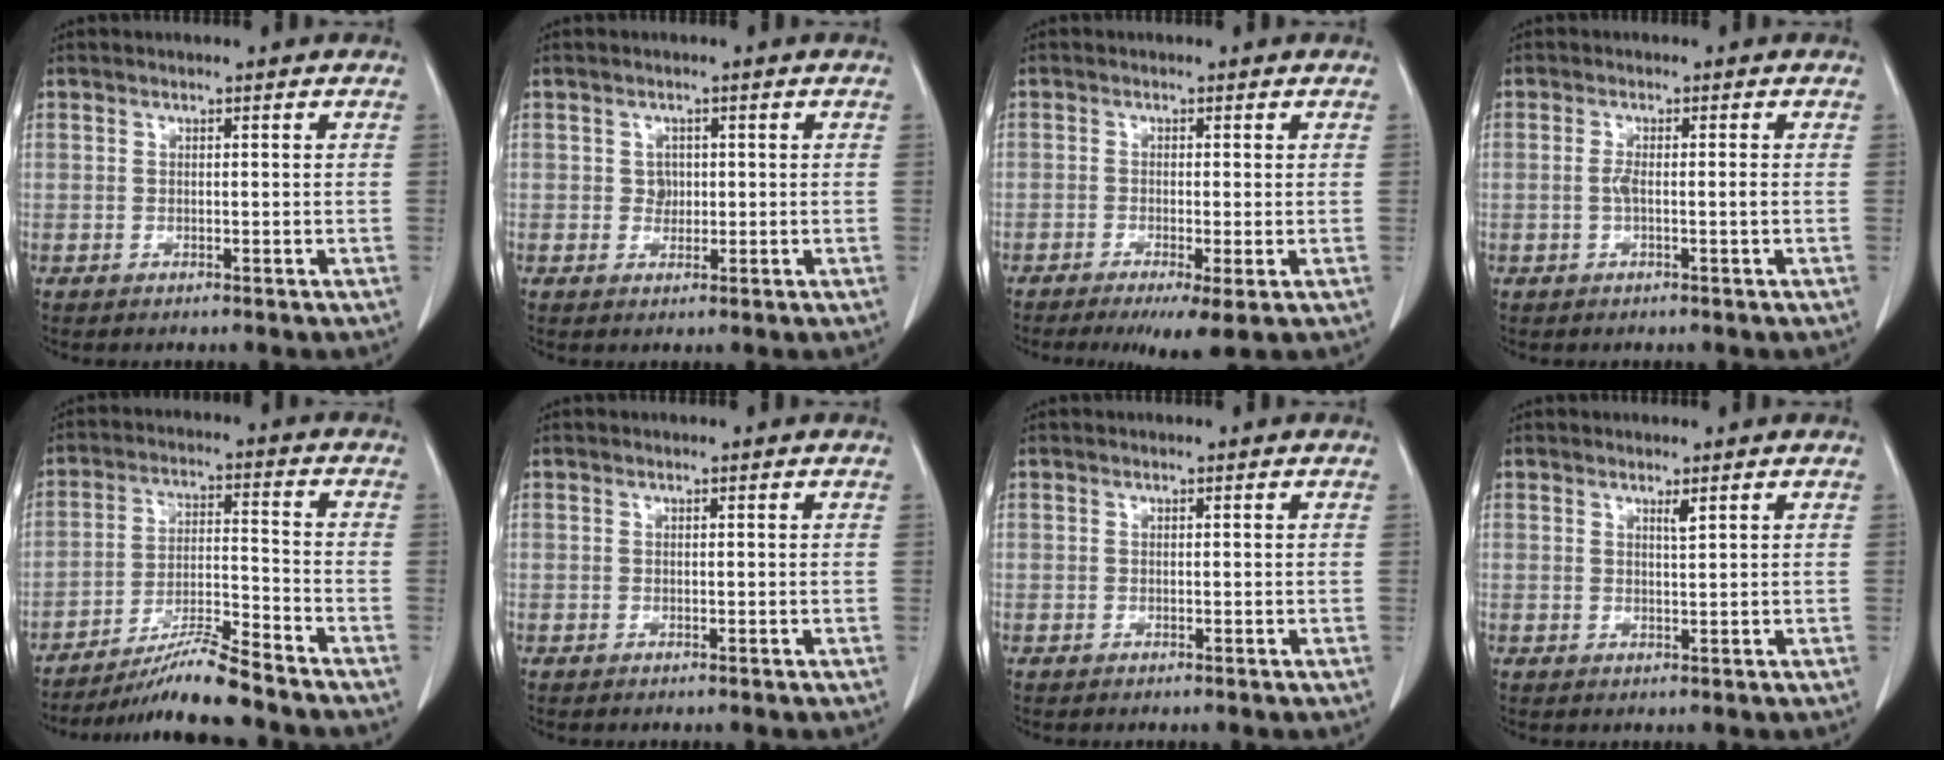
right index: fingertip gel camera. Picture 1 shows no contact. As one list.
[{"total": 1.7, "force": [0.2, 1.5, 0.7], "torque": [-0.010, 0.001, 0.005]}, {"total": 4.7, "force": [-2.4, 0.6, 4.0], "torque": [-0.058, -0.014, -0.035]}, {"total": 2.0, "force": [-0.4, 0.1, 2.0], "torque": [-0.039, 0.000, -0.007]}, {"total": 9.8, "force": [-8.6, -1.0, 4.4], "torque": [-0.077, -0.011, -0.155]}, {"total": 0.0}, {"total": 0.0}, {"total": 1.1, "force": [0.8, -0.1, 0.8], "torque": [-0.016, -0.007, 0.013]}]